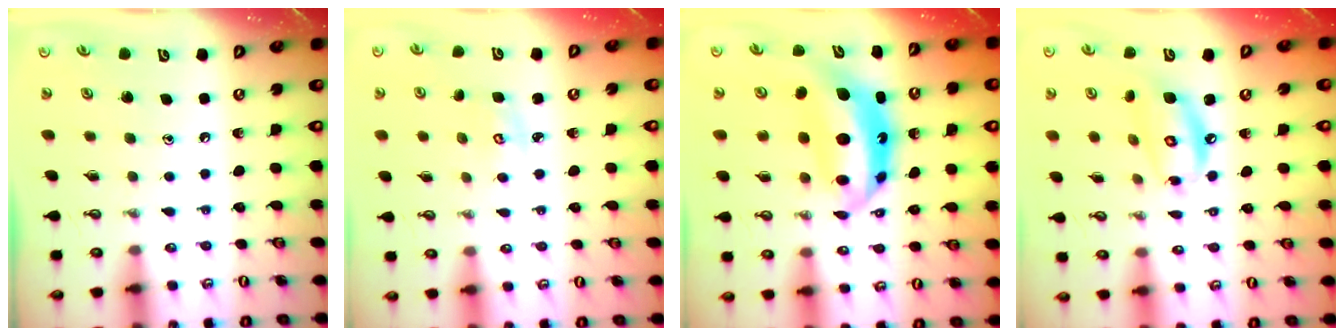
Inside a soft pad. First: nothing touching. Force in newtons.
{"total": 2.6, "press": 2.6, "slide": 0.3}
{"total": 9.3, "press": 9.2, "slide": 1.0}
{"total": 9.7, "press": 9.7, "slide": 0.9}